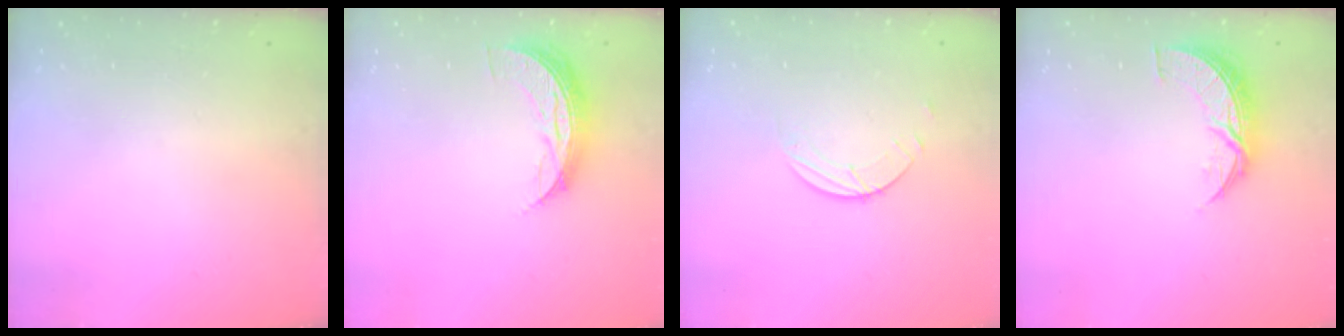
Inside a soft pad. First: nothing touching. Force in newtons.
{"total": 8.3, "press": 8.3, "slide": 0.5}
{"total": 1.7, "press": 1.7, "slide": 0.2}
{"total": 8.5, "press": 8.5, "slide": 0.5}